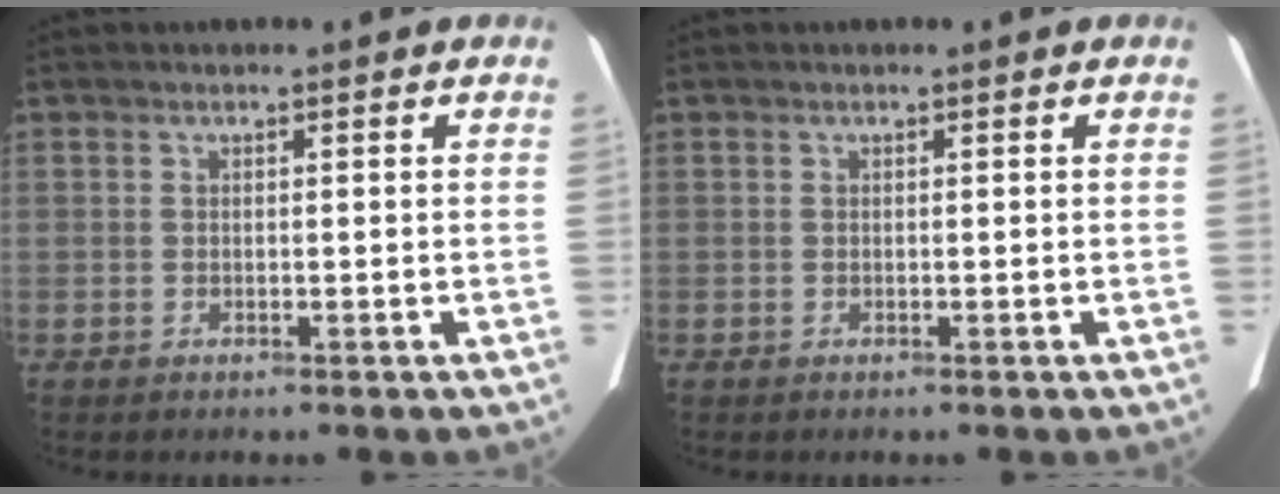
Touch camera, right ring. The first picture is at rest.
{"total": 0.0}